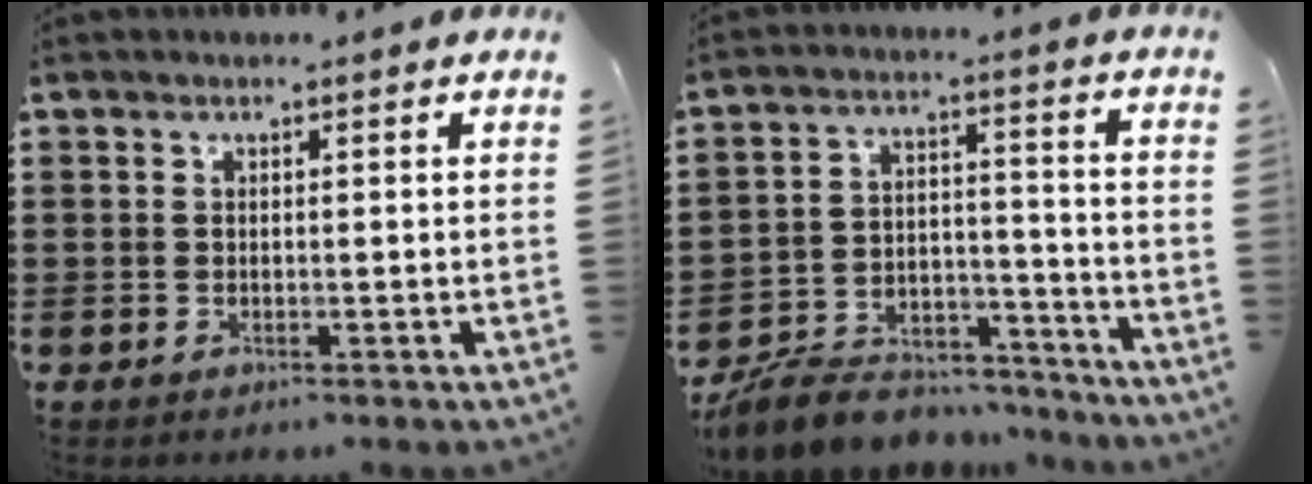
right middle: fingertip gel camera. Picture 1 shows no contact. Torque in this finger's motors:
{"motor_torque": [0.53, -0.18, 0.22, 0.12]}